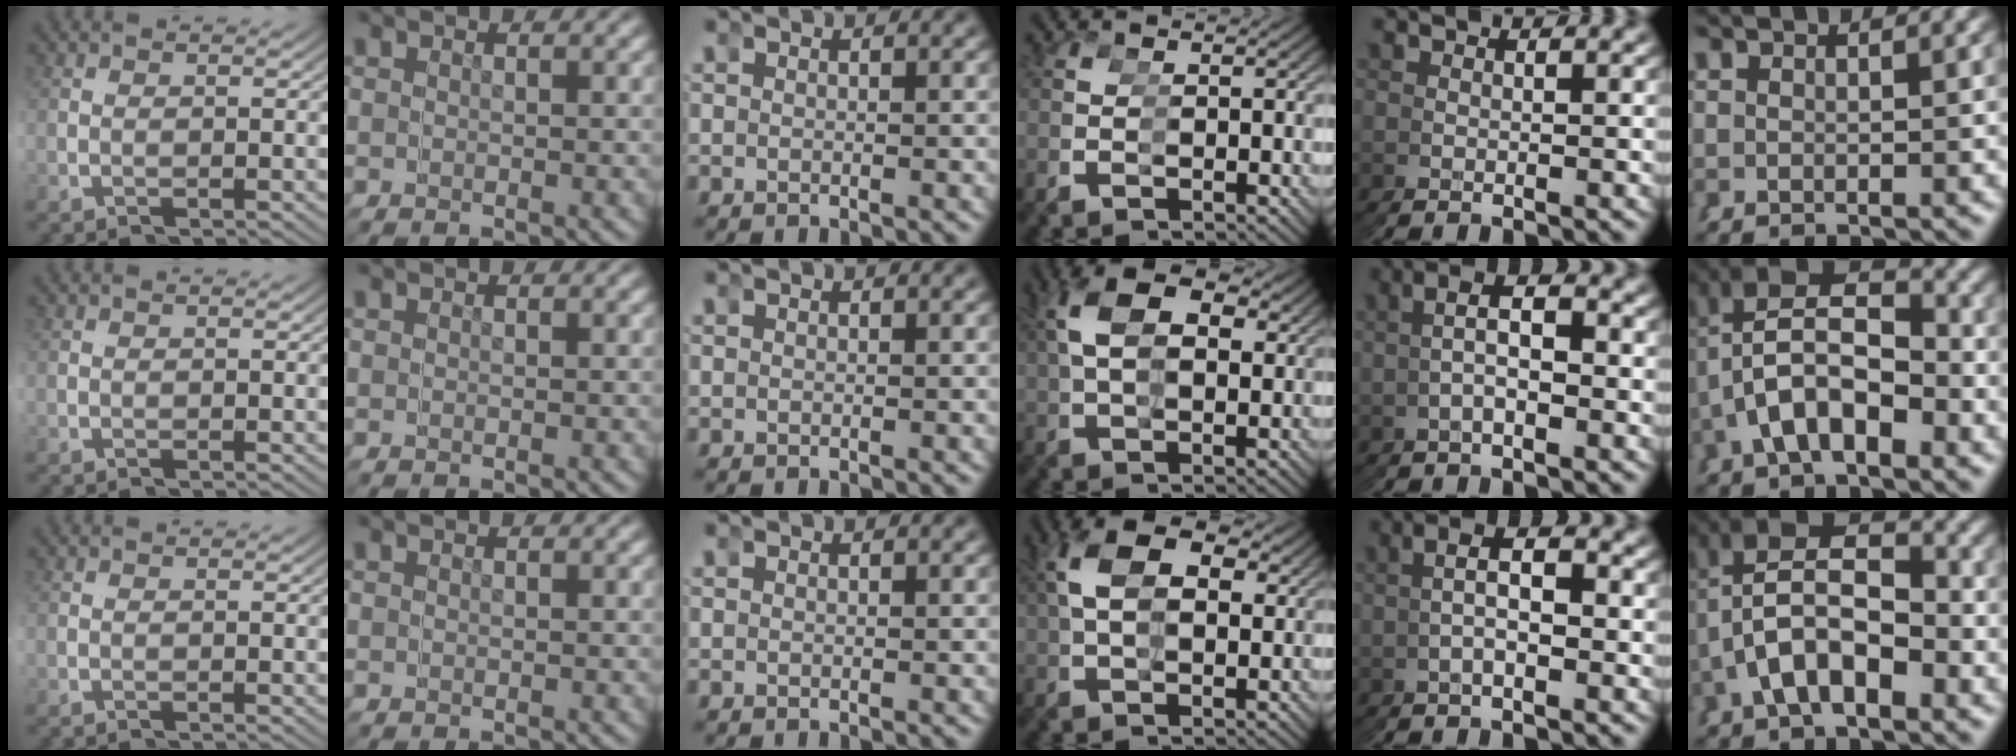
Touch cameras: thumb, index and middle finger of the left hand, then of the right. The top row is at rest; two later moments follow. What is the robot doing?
{"motion": "grasp_and_lifting", "object": "bandage"}